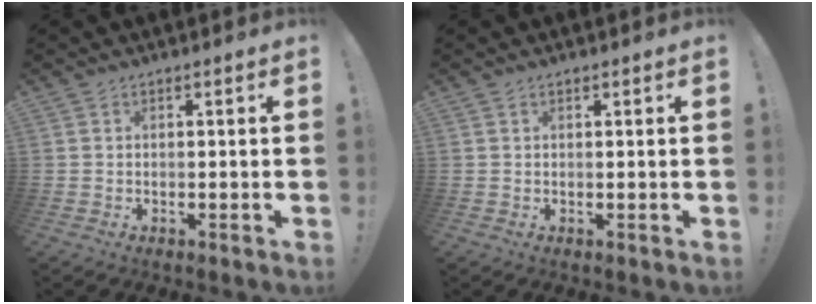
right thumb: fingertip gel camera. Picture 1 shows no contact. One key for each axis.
{"total": 0.0}